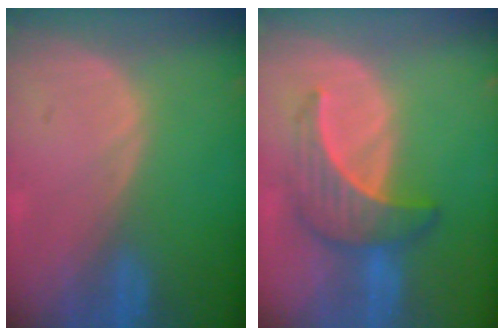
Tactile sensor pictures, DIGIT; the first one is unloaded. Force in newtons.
{"total": 6.5, "press": 6.3, "slide": 1.4}